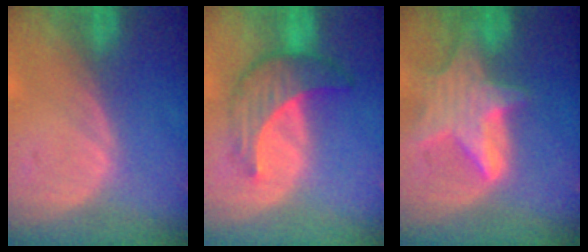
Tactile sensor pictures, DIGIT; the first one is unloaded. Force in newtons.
{"total": 6.9, "press": 6.7, "slide": 1.5}
{"total": 7.8, "press": 7.1, "slide": 3.2}